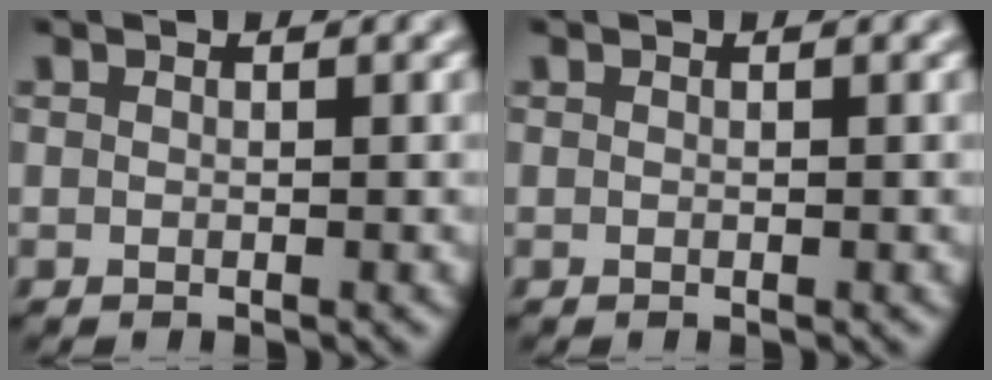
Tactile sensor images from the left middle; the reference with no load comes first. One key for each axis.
{"total": 0.0}